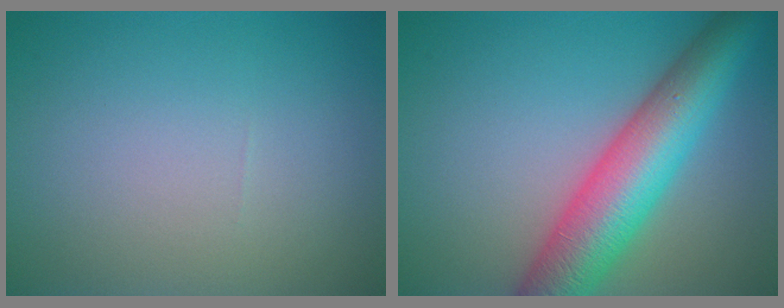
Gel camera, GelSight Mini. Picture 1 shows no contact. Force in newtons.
{"total": 9.3, "press": 9.3, "slide": 0.3}